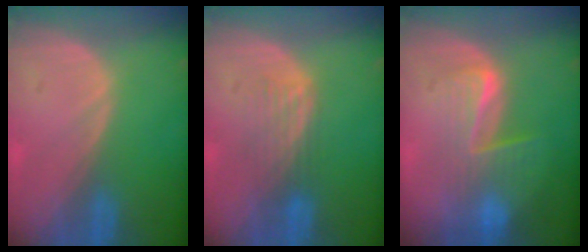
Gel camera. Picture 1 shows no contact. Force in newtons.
{"total": 4.3, "press": 3.6, "slide": 2.4}
{"total": 6.2, "press": 6.1, "slide": 1.5}